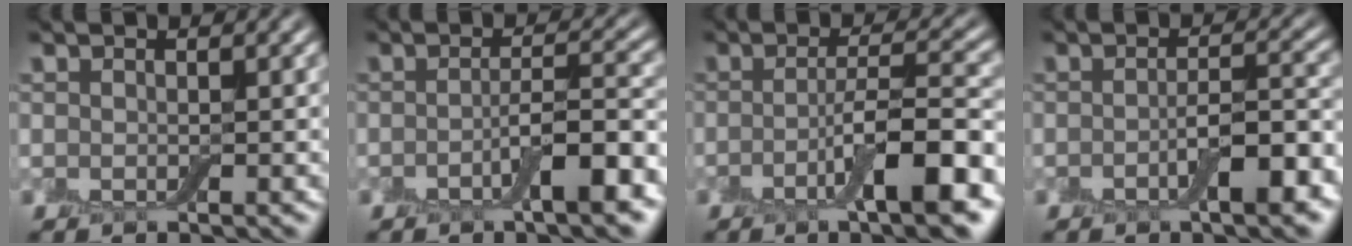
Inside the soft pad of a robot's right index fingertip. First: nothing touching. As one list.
[{"total": 4.8, "force": [-1.9, 0.9, 4.3], "torque": [-0.066, 0.009, -0.036]}, {"total": 7.6, "force": [-2.9, 1.3, 7.0], "torque": [-0.109, 0.009, -0.054]}, {"total": 4.3, "force": [-1.7, 1.1, 3.8], "torque": [-0.063, 0.004, -0.030]}]